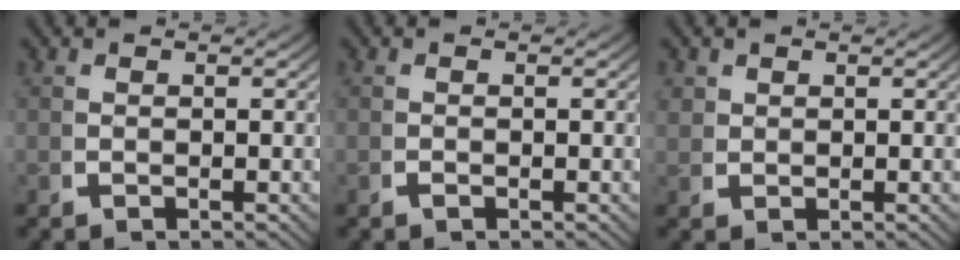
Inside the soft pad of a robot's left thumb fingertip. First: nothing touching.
{"total": 0.0}
{"total": 1.8, "force": [0.8, 1.5, 0.6], "torque": [-0.019, -0.005, 0.021]}